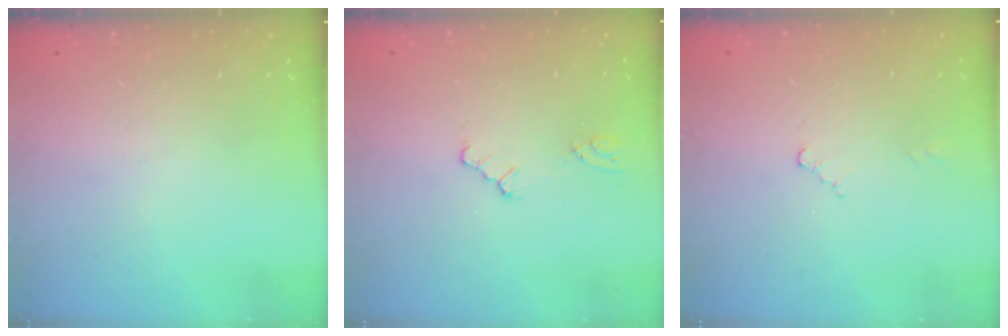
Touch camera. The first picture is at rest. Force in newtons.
{"total": 0.0}
{"total": 2.3, "press": 2.3, "slide": 0.4}